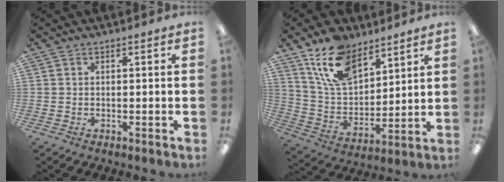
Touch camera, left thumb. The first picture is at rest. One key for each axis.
{"total": 15.4, "fx": 10.4, "fy": 8.2, "fz": 7.9, "tx": -0.154, "ty": -0.045, "tz": 0.197}